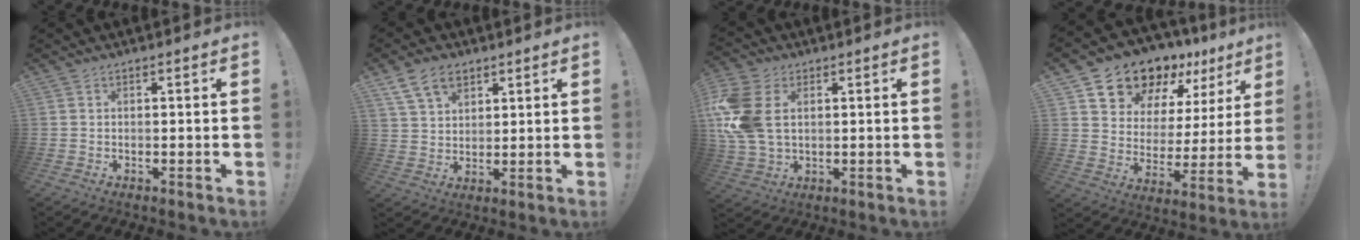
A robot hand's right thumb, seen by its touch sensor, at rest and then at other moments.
{"total": 9.9, "force": [6.0, 6.6, 4.4], "torque": [-0.065, -0.025, 0.115]}
{"total": 15.5, "force": [3.1, 10.6, 10.9], "torque": [-0.231, -0.008, 0.058]}
{"total": 15.0, "force": [13.2, 6.6, 3.0], "torque": [-0.065, -0.112, 0.244]}